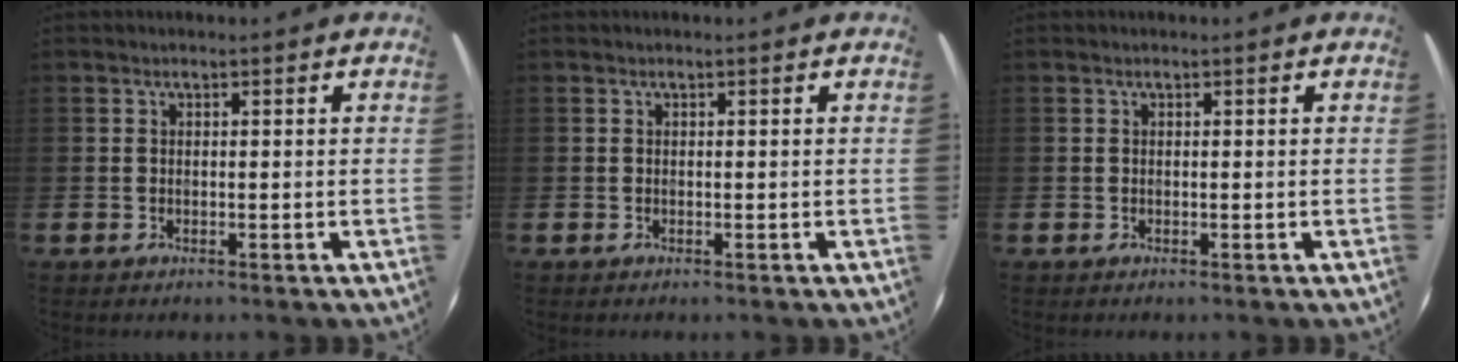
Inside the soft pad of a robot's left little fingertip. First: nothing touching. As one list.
[{"total": 0.0}, {"total": 0.0}]